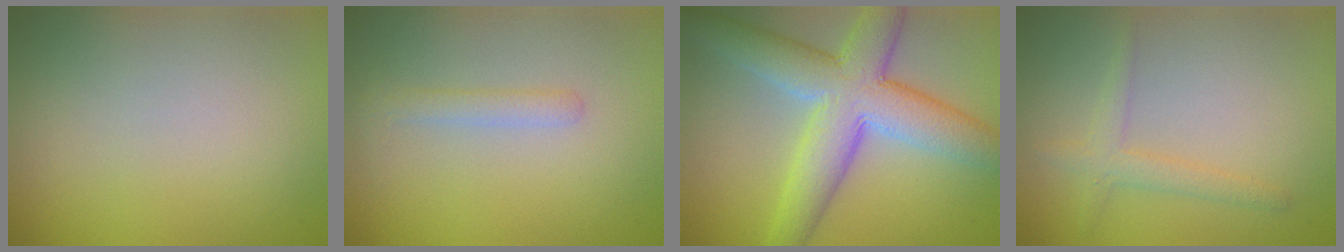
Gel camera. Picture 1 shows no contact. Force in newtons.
{"total": 1.4, "press": 1.4, "slide": 0.0}
{"total": 8.7, "press": 8.6, "slide": 0.4}
{"total": 2.0, "press": 2.0, "slide": 0.1}